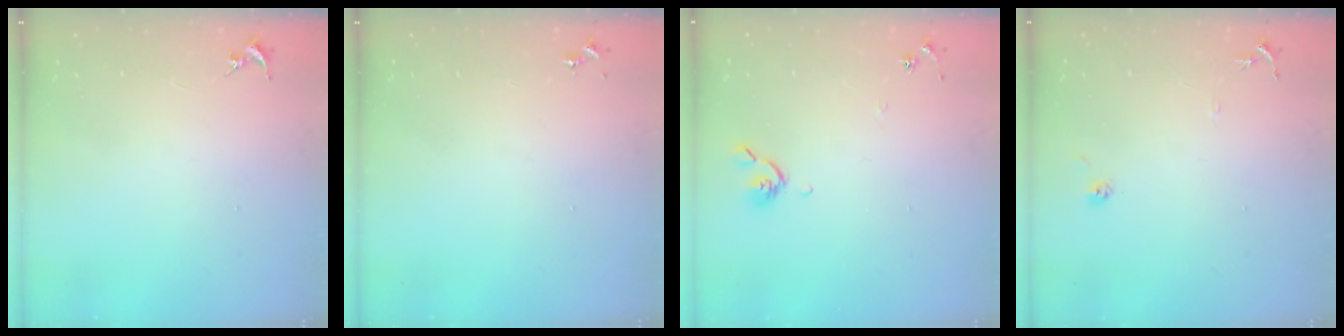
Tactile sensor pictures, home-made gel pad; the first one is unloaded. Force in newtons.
{"total": 0.0}
{"total": 5.0, "press": 4.9, "slide": 0.8}
{"total": 6.9, "press": 6.8, "slide": 0.6}